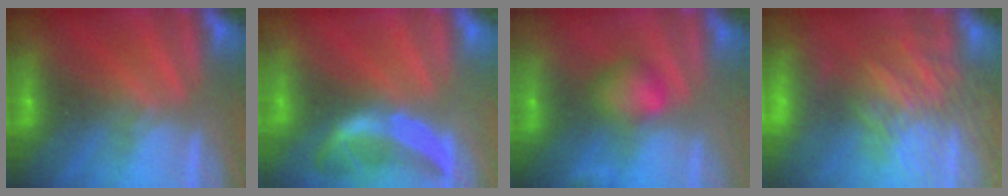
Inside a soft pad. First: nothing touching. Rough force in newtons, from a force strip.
{"total": 1.7}
{"total": 2.7}
{"total": 8.3}